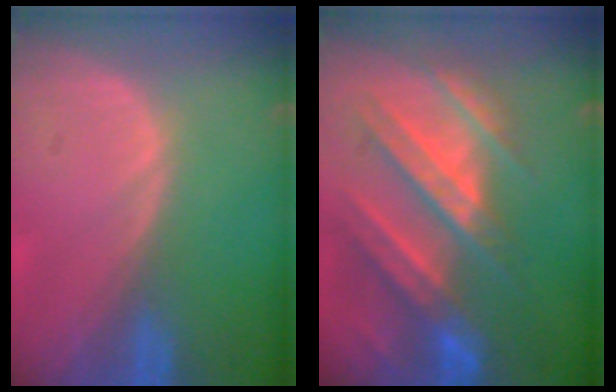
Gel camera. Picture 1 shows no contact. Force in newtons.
{"total": 10.1, "press": 9.6, "slide": 3.3}